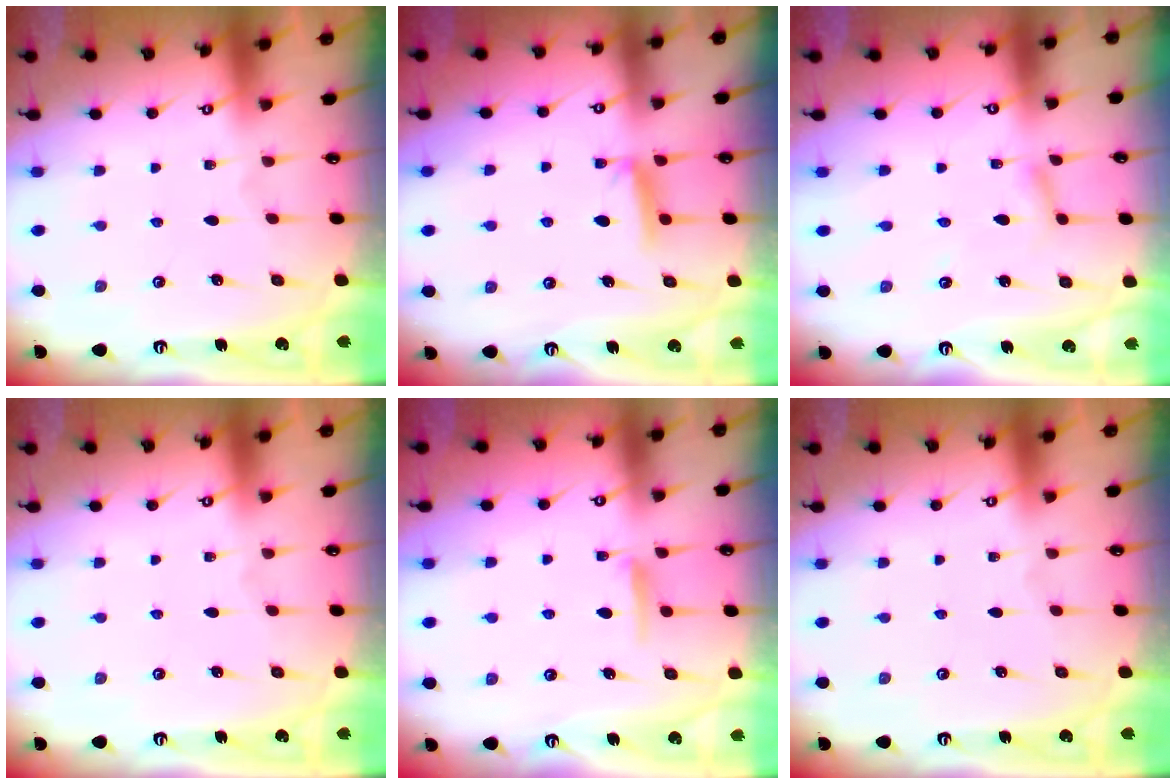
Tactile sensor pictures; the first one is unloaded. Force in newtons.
{"total": 7.4, "press": 7.4, "slide": 0.6}
{"total": 2.2, "press": 2.2, "slide": 0.3}
{"total": 0.0}
{"total": 6.5, "press": 6.5, "slide": 0.7}
{"total": 0.0}